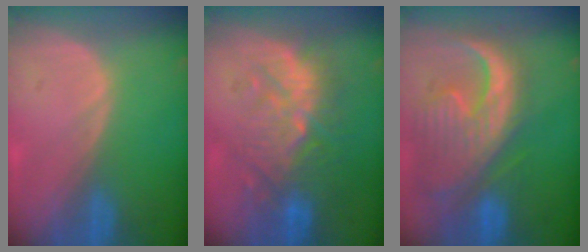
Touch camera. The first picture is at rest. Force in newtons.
{"total": 9.9, "press": 9.5, "slide": 2.5}
{"total": 13.4, "press": 11.5, "slide": 6.8}